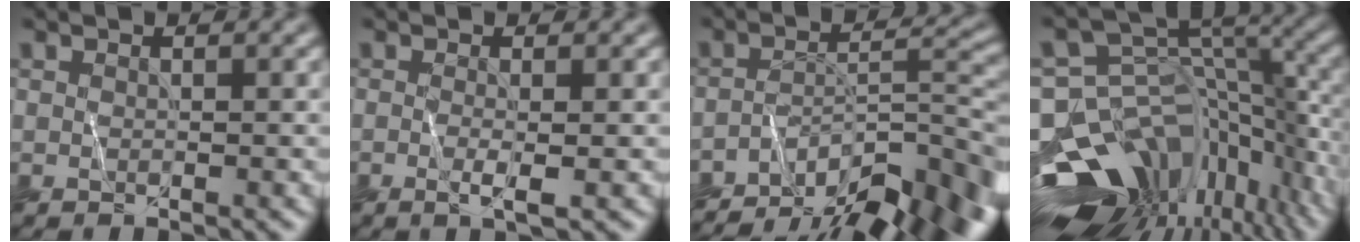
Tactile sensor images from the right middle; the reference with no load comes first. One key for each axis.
{"total": 1.5, "fx": -0.3, "fy": 0.2, "fz": 1.4, "tx": -0.025, "ty": 0.004, "tz": -0.008}
{"total": 12.1, "fx": -9.2, "fy": 3.7, "fz": 6.9, "tx": -0.105, "ty": 0.009, "tz": -0.142}
{"total": 13.4, "fx": -7.2, "fy": 8.4, "fz": 7.6, "tx": -0.151, "ty": 0.018, "tz": -0.108}